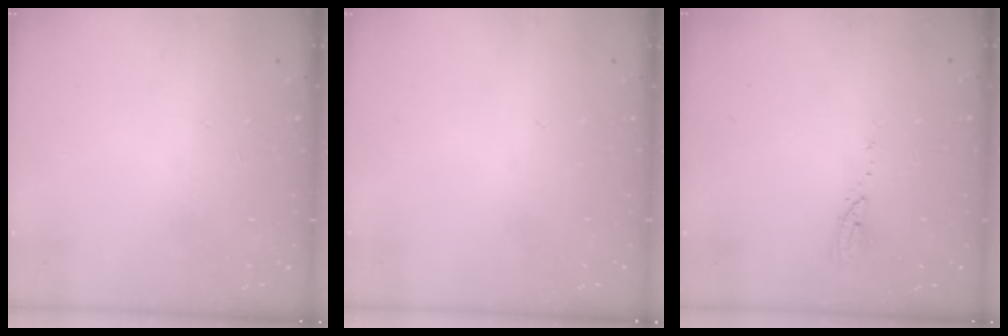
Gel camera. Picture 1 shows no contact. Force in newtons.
{"total": 0.0}
{"total": 3.0, "press": 2.9, "slide": 0.3}